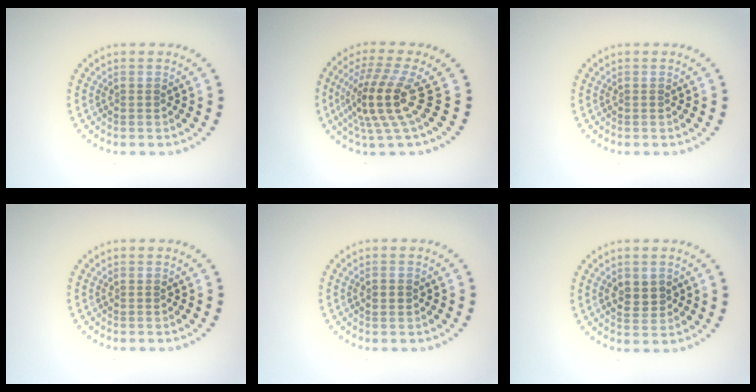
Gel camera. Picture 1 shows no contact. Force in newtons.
{"total": 4.9, "press": 3.6, "slide": 3.3}
{"total": 0.0}
{"total": 0.0}
{"total": 1.3, "press": 1.3, "slide": 0.2}
{"total": 2.3, "press": 2.3, "slide": 0.2}